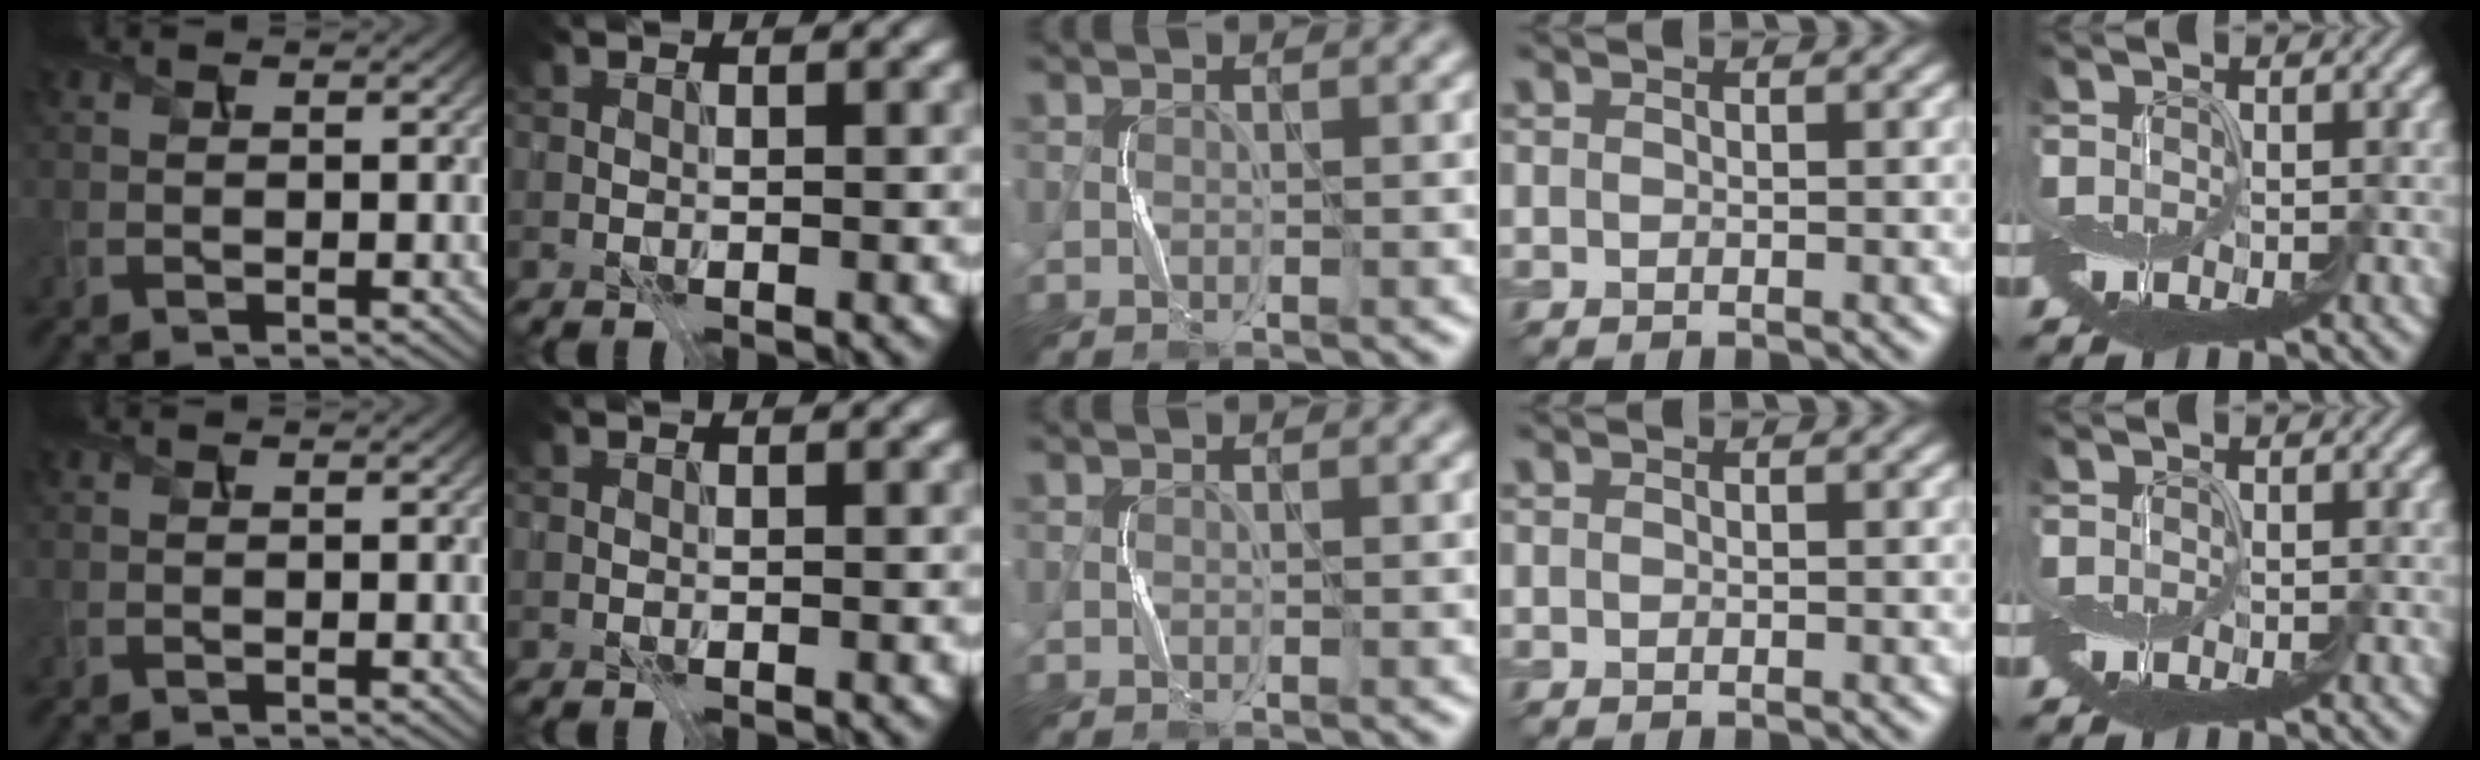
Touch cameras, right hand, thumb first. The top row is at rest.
{}